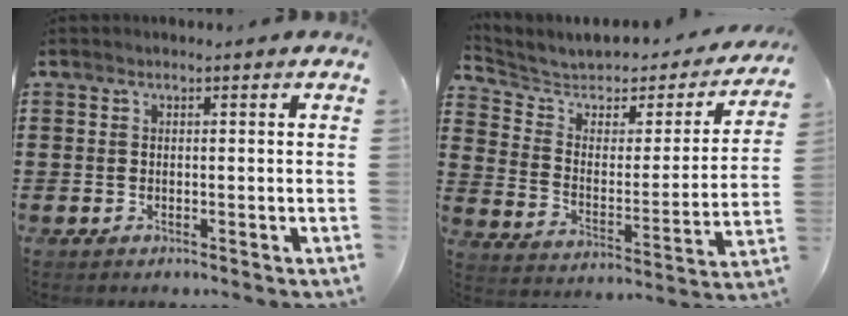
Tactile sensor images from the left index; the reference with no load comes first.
{"total": 4.7, "force": [4.0, 2.1, 1.2], "torque": [-0.055, -0.032, 0.060]}